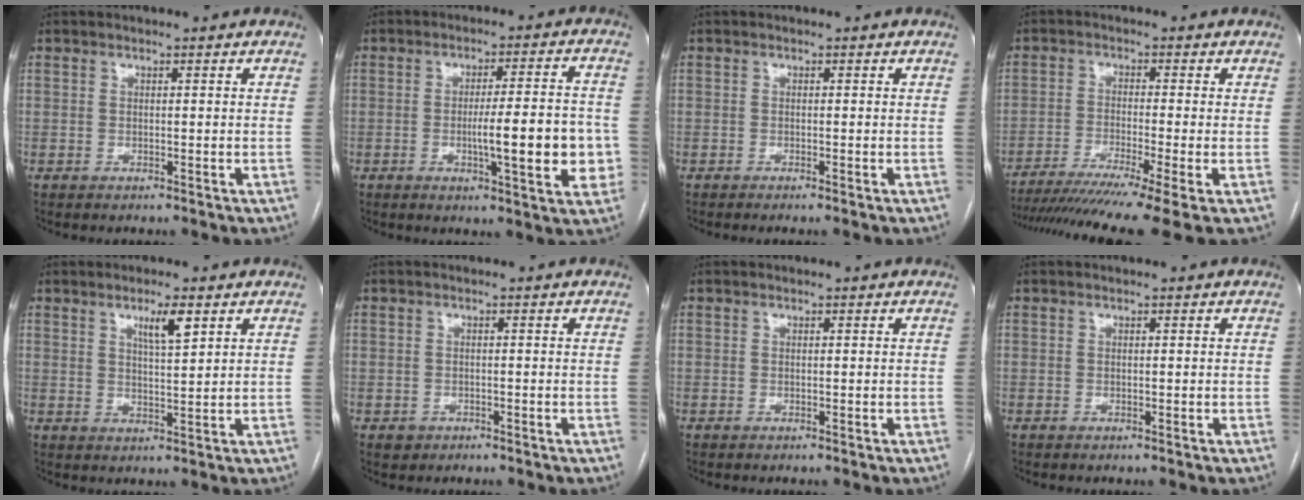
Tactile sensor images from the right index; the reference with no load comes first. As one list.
[{"total": 11.9, "force": [-2.3, 1.9, 11.5], "torque": [-0.159, 0.008, -0.028]}, {"total": 0.7, "force": [-0.5, -0.2, 0.5], "torque": [-0.010, 0.001, -0.009]}, {"total": 14.1, "force": [-10.6, -1.1, 9.1], "torque": [-0.141, -0.032, -0.170]}, {"total": 4.4, "force": [2.4, 0.5, 3.6], "torque": [-0.062, -0.003, 0.042]}, {"total": 1.7, "force": [-0.9, 1.5, 0.2], "torque": [0.000, 0.006, -0.010]}, {"total": 0.0}, {"total": 0.0}]